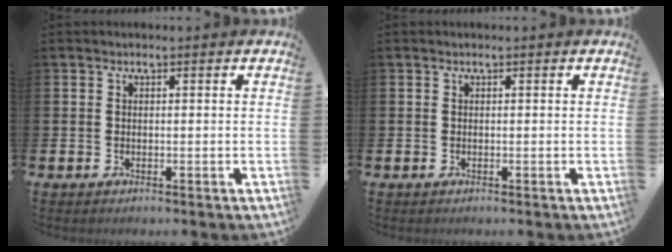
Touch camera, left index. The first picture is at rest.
{"total": 0.0}